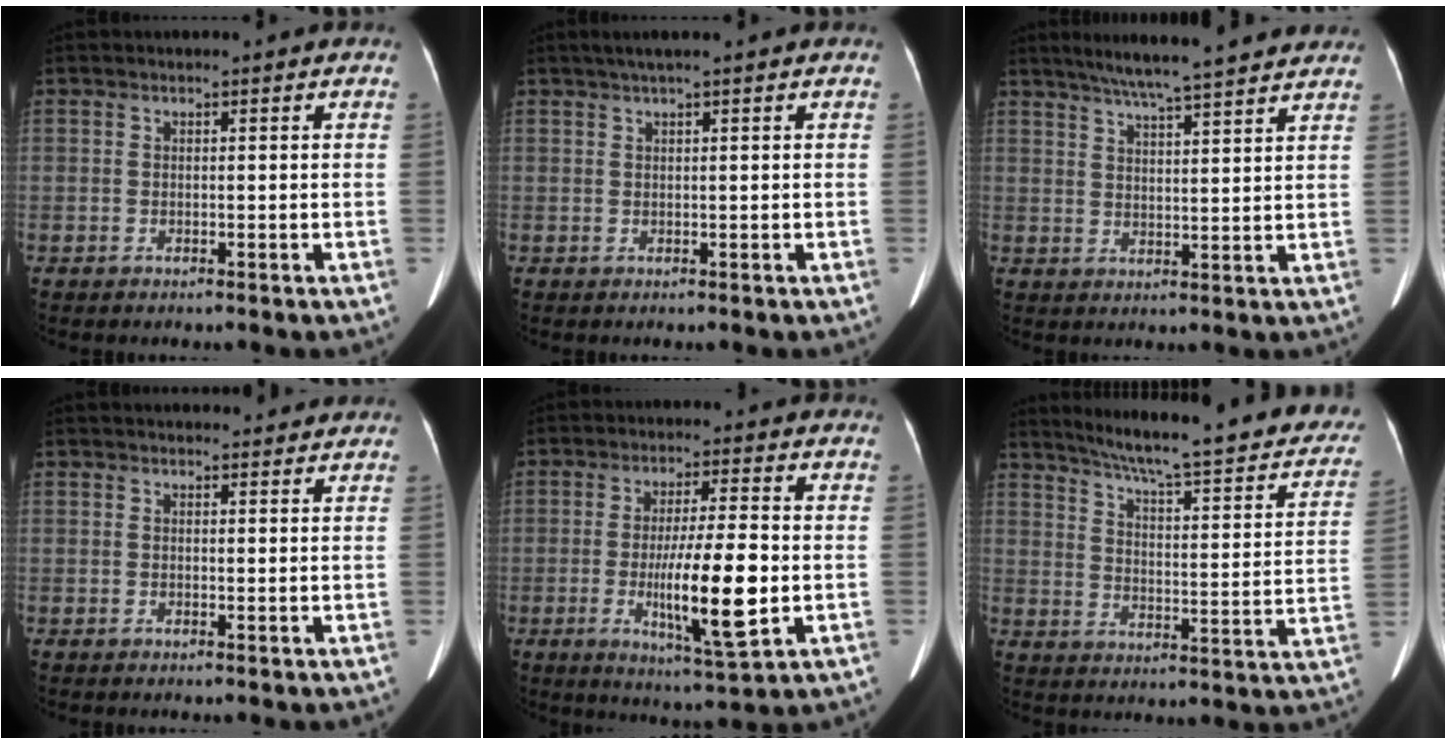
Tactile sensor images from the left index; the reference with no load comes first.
{"total": 2.3, "force": [1.5, -0.4, 1.6], "torque": [-0.034, 0.016, 0.031]}
{"total": 14.5, "force": [12.5, 0.6, 7.4], "torque": [-0.117, 0.025, 0.168]}
{"total": 6.8, "force": [6.4, 1.6, 1.8], "torque": [-0.016, 0.022, 0.072]}
{"total": 11.6, "force": [-2.1, 1.0, 11.4], "torque": [-0.199, -0.020, -0.035]}
{"total": 27.1, "force": [22.4, 3.9, 14.7], "torque": [-0.205, -0.038, 0.278]}